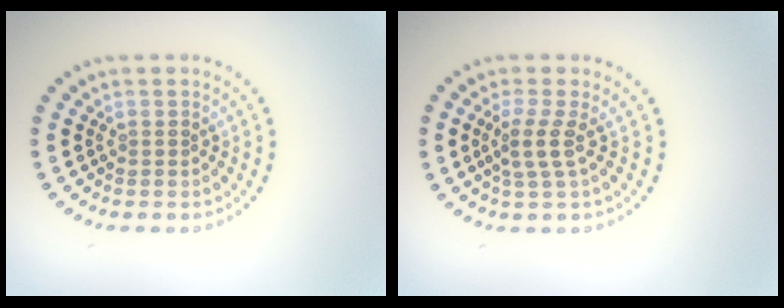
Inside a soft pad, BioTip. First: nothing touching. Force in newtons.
{"total": 2.1, "press": 1.6, "slide": 1.4}